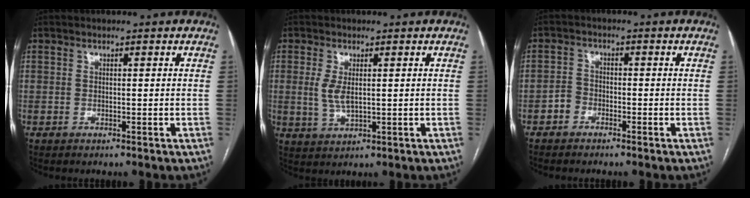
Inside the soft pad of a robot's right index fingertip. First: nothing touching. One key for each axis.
{"total": 3.9, "fx": 0.6, "fy": 1.6, "fz": 3.5, "tx": -0.078, "ty": -0.003, "tz": 0.020}
{"total": 2.3, "fx": -1.5, "fy": 1.6, "fz": 0.5, "tx": -0.013, "ty": 0.008, "tz": -0.033}